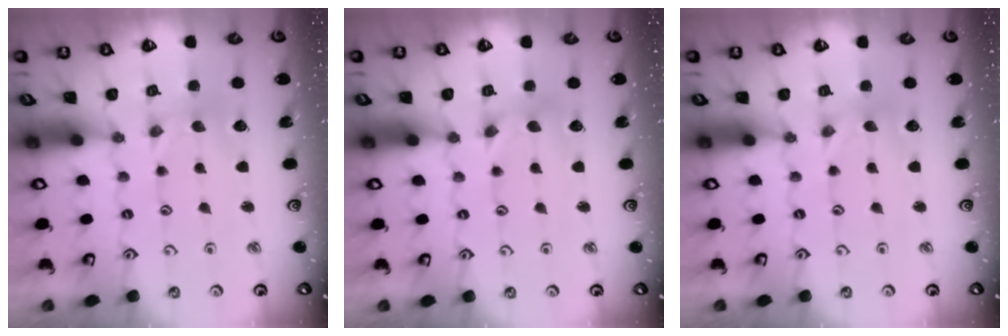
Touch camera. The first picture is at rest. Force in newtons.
{"total": 0.8, "press": 0.8, "slide": 0.1}
{"total": 0.0}